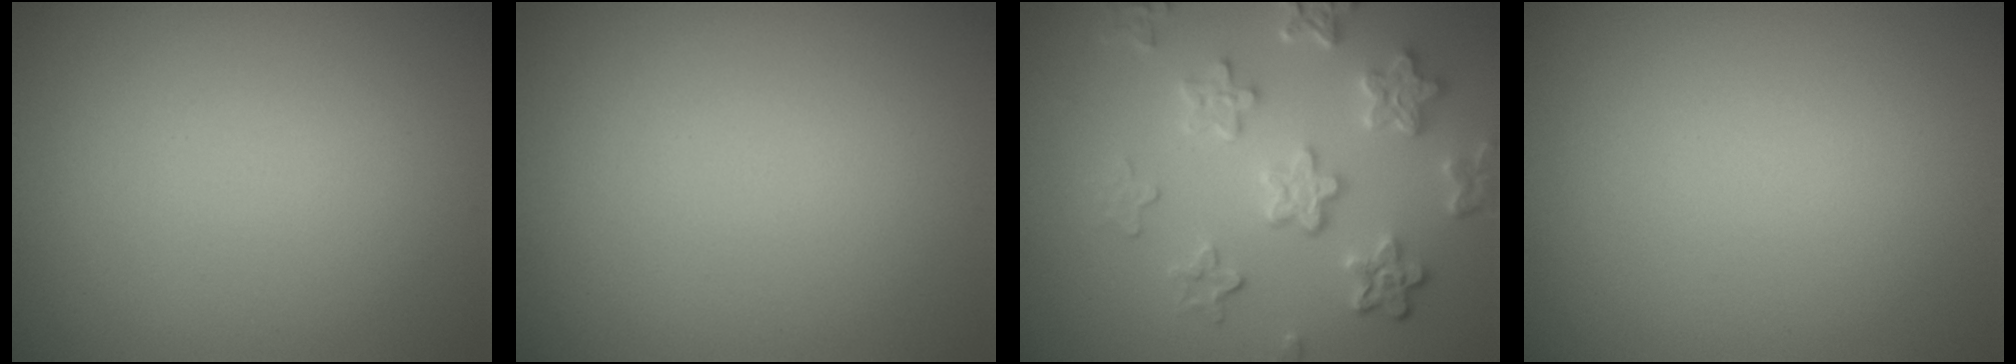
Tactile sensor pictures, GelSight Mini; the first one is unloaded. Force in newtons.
{"total": 0.0}
{"total": 5.8, "press": 4.4, "slide": 3.8}
{"total": 0.0}